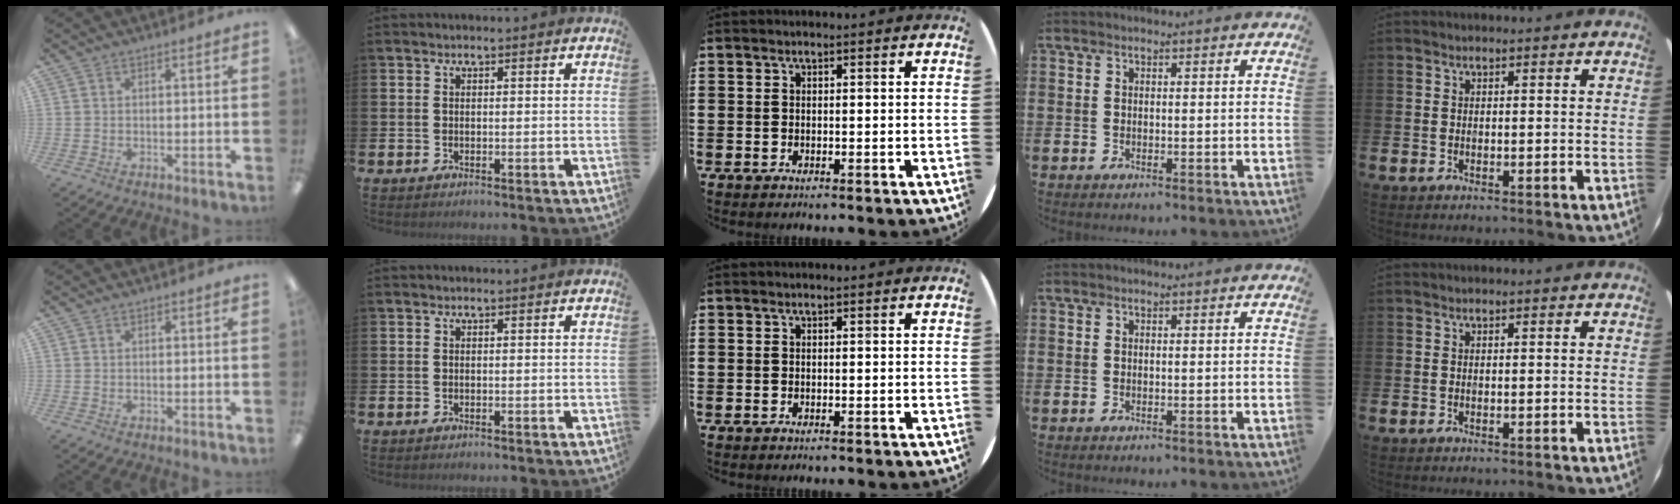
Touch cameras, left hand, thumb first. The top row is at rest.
{}